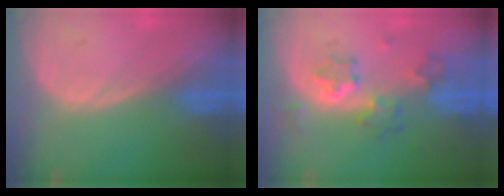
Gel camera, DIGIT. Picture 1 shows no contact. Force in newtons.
{"total": 6.2, "press": 5.8, "slide": 2.1}